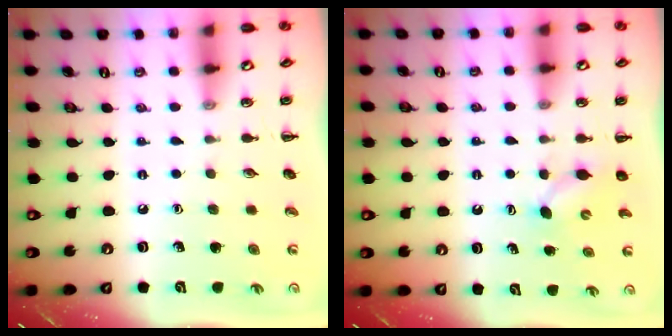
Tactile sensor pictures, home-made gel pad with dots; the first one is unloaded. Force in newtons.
{"total": 3.9, "press": 3.8, "slide": 1.1}